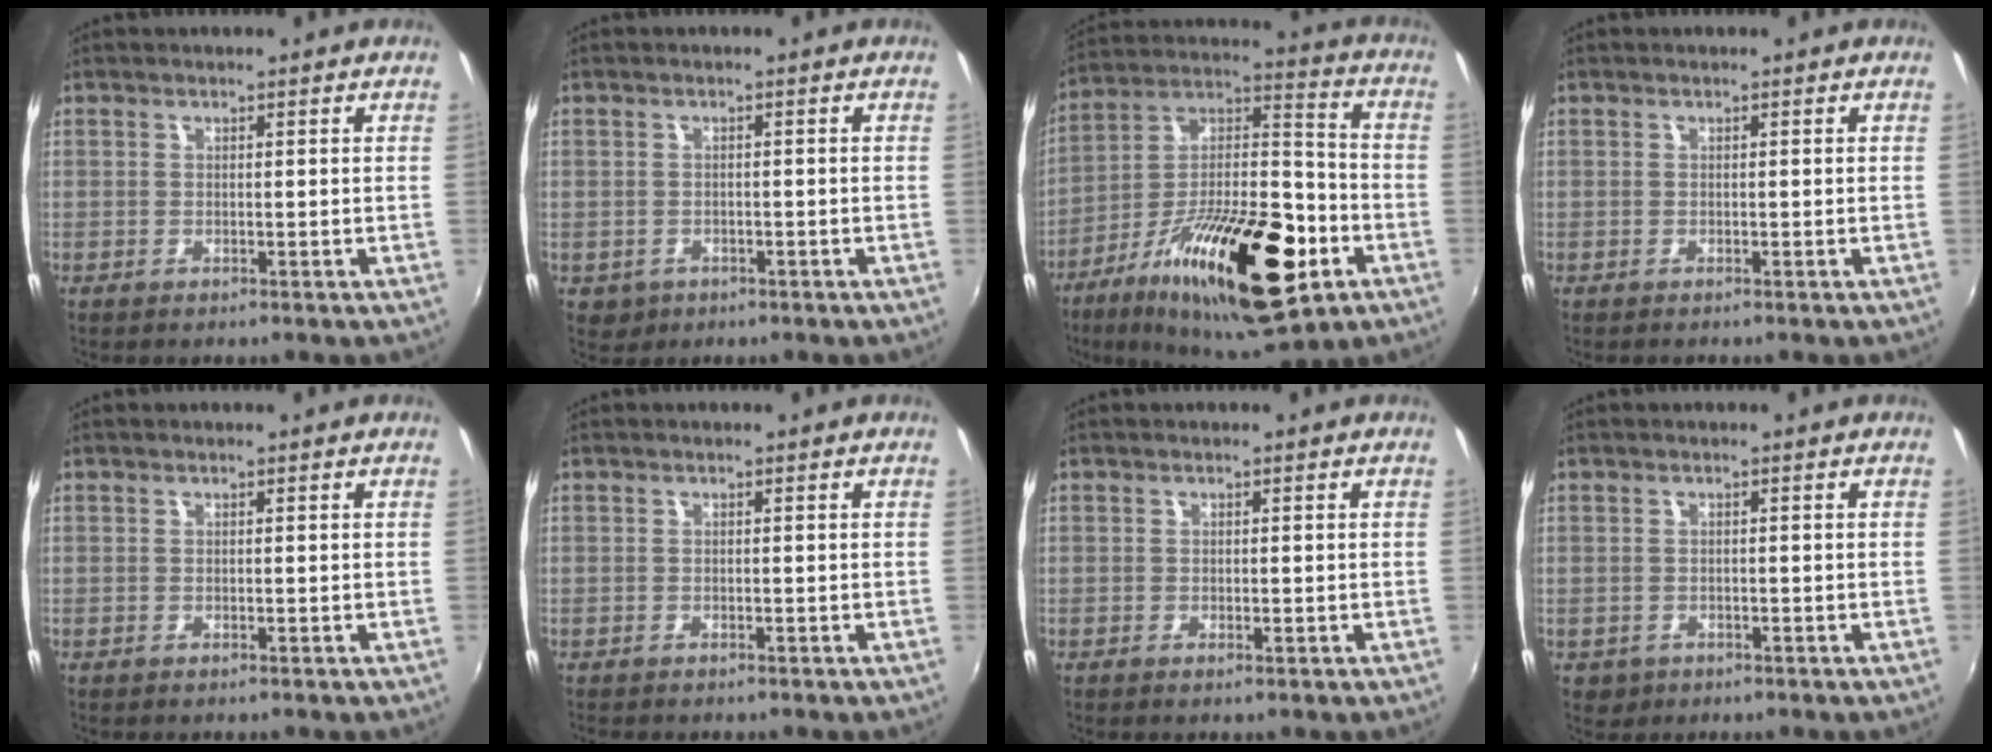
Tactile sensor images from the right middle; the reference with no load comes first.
{"total": 3.7, "force": [-1.2, 3.2, 1.3], "torque": [-0.036, -0.004, -0.010]}
{"total": 27.5, "force": [-12.1, 10.0, 22.6], "torque": [-0.378, -0.019, -0.191]}
{"total": 0.0}
{"total": 0.0}
{"total": 1.2, "force": [-1.0, 0.6, 0.3], "torque": [-0.010, -0.004, -0.016]}
{"total": 0.8, "force": [-0.4, 0.4, 0.5], "torque": [-0.009, -0.002, -0.008]}
{"total": 3.2, "force": [-1.2, 2.7, 1.2], "torque": [-0.032, -0.004, -0.012]}